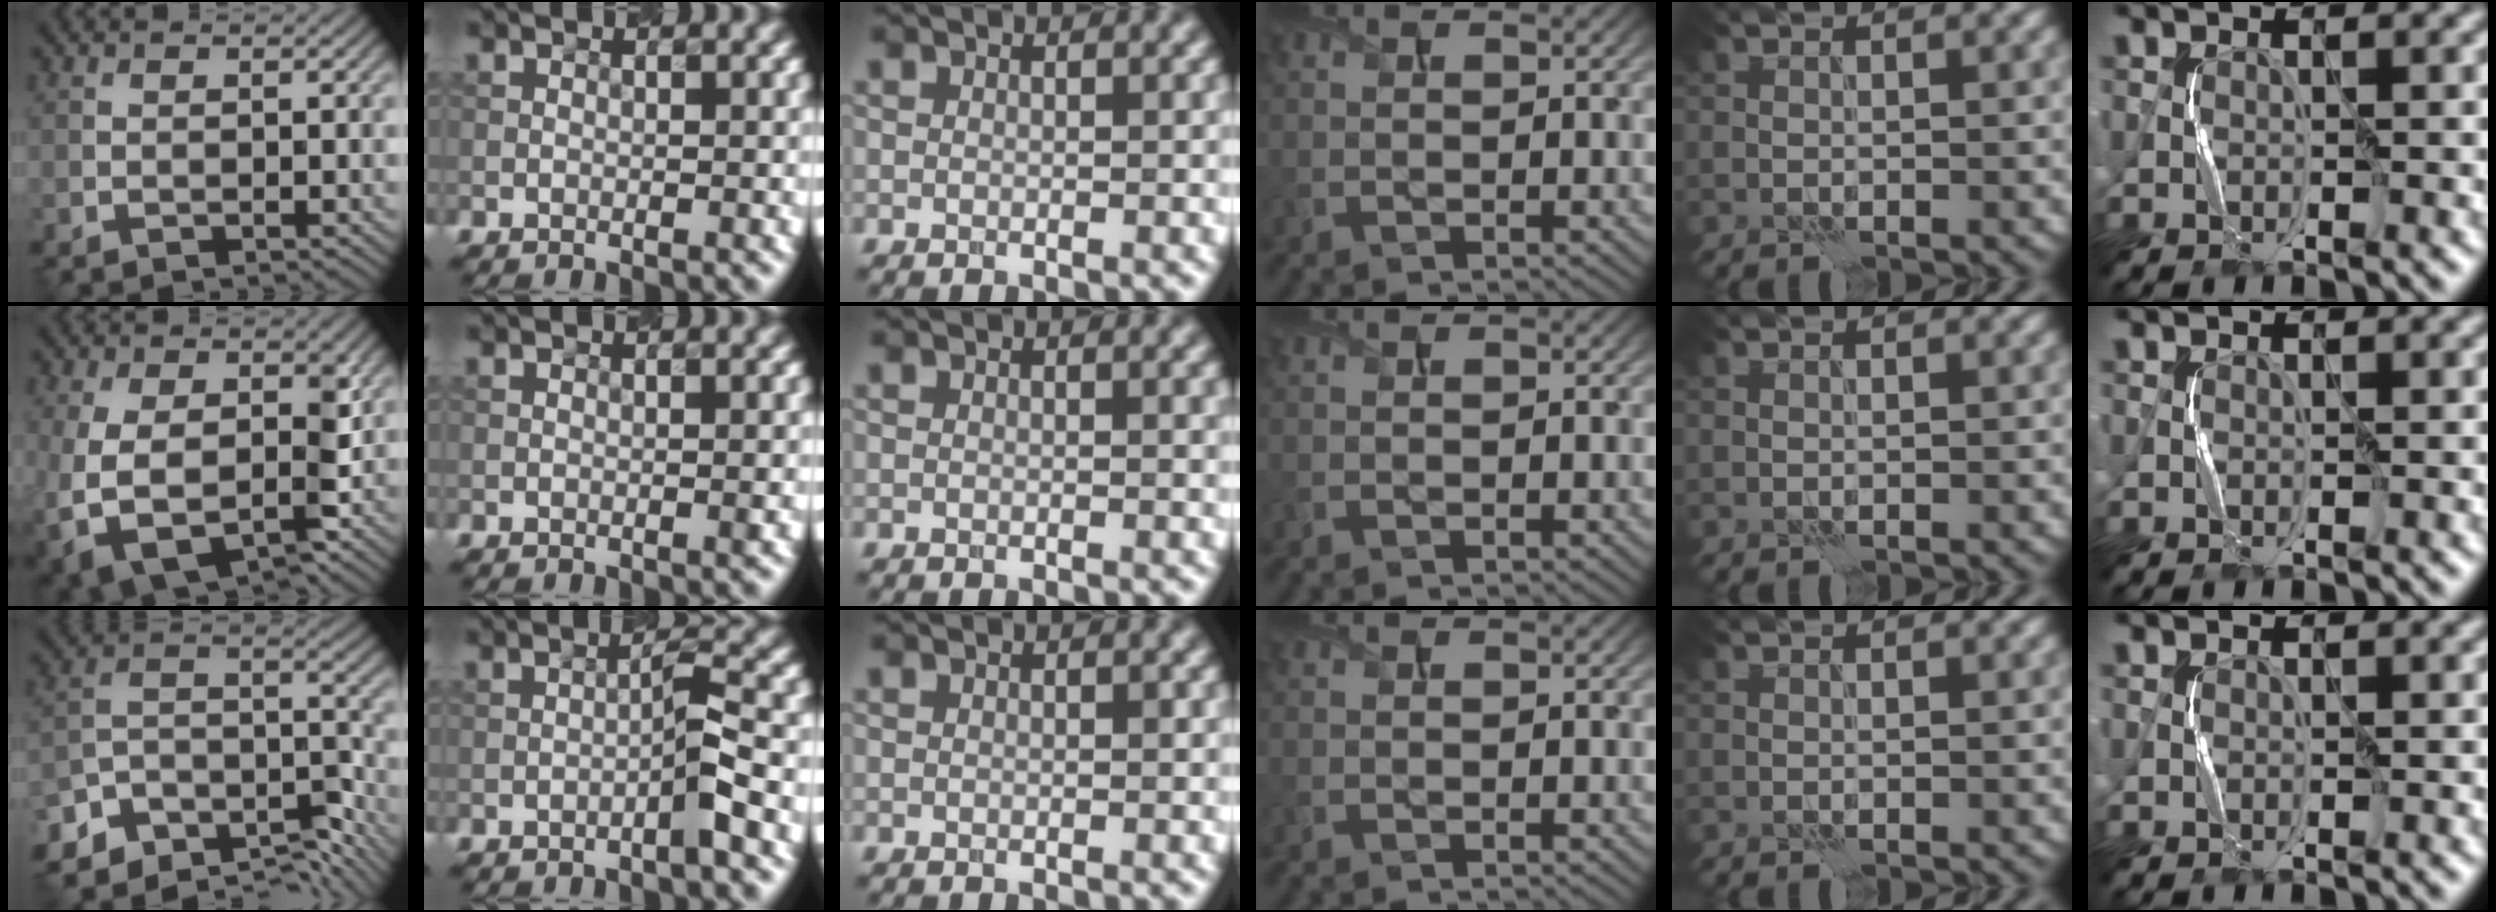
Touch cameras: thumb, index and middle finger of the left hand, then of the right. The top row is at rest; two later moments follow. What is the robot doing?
{"motion": "squeeze", "object": "air blower"}